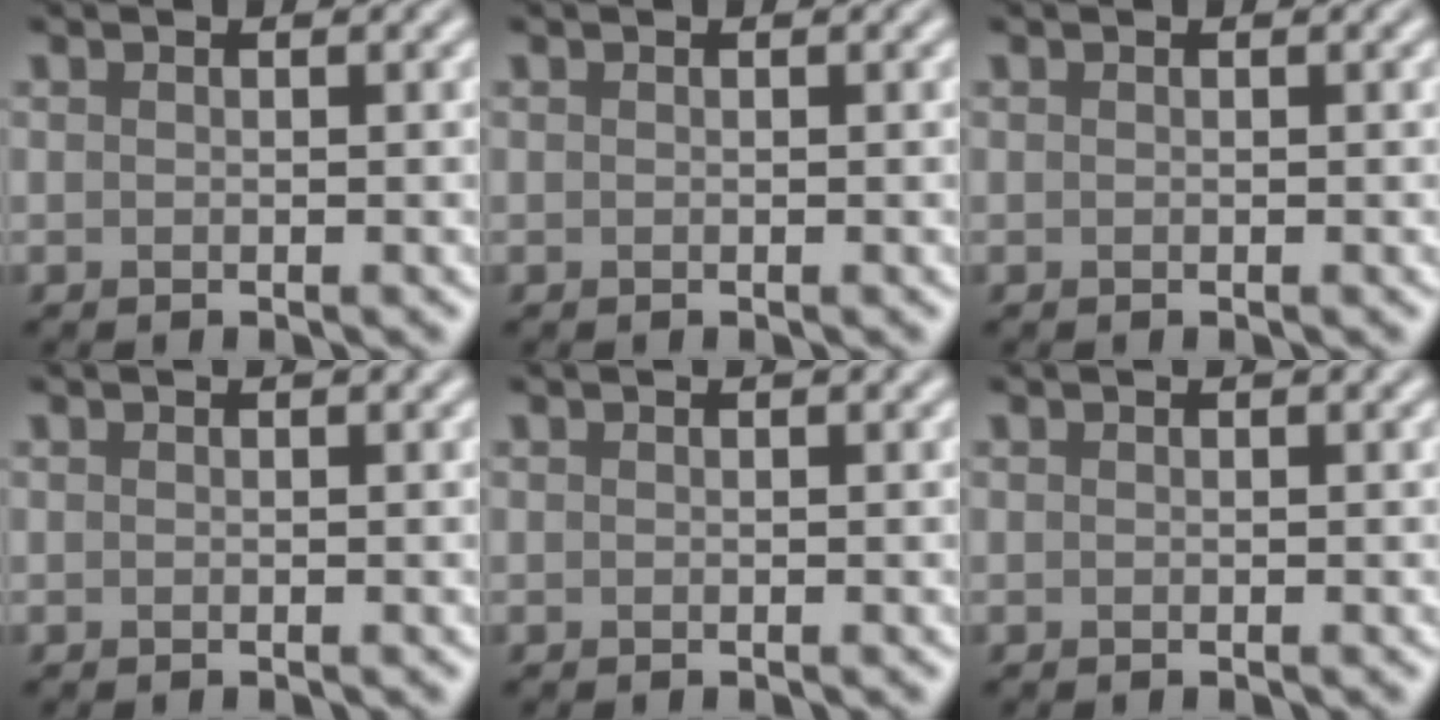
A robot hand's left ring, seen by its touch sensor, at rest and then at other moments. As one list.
[{"total": 0.0}, {"total": 0.0}, {"total": 0.0}, {"total": 0.0}, {"total": 0.0}]